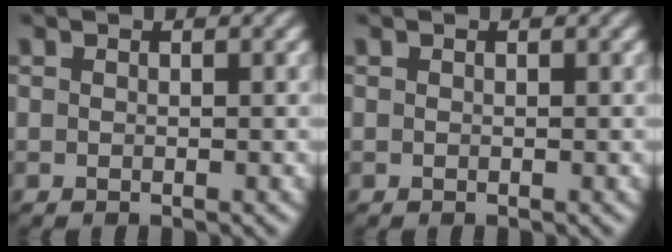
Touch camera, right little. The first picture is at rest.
{"total": 0.0}